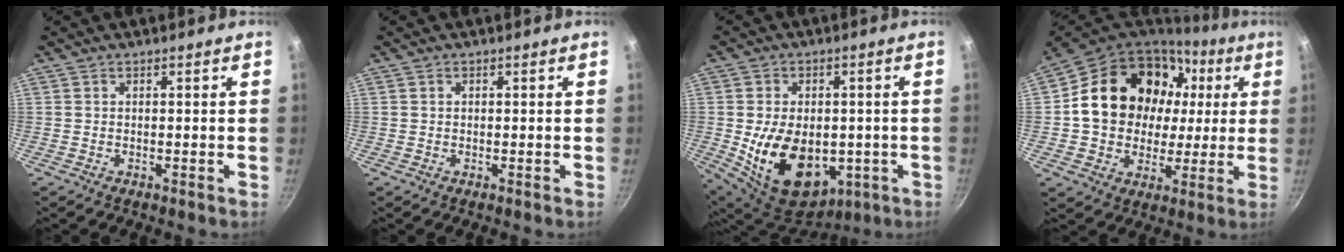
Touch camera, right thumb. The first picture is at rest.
{"total": 0.6, "force": [0.2, 0.5, 0.3], "torque": [-0.004, 0.004, 0.005]}
{"total": 18.3, "force": [-2.7, 12.5, 13.2], "torque": [-0.200, -0.007, -0.018]}
{"total": 22.6, "force": [4.5, 18.2, 12.7], "torque": [-0.204, 0.030, 0.085]}